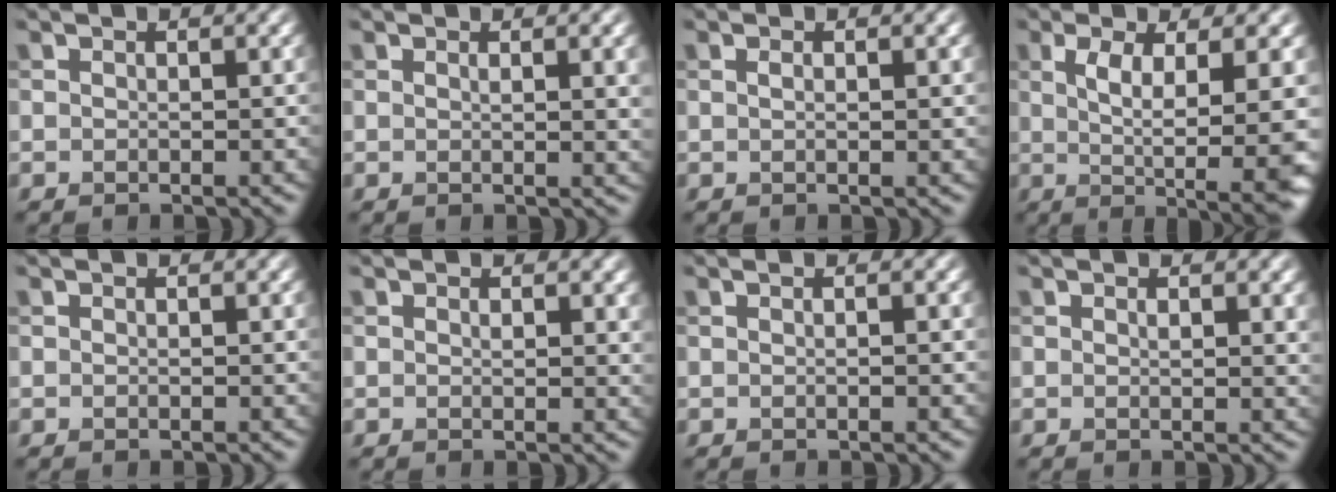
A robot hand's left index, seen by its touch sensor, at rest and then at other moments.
{"total": 3.1, "force": [0.9, 1.0, 2.8], "torque": [-0.026, 0.003, 0.012]}
{"total": 1.1, "force": [0.3, 0.4, 1.0], "torque": [-0.015, 0.001, 0.005]}
{"total": 8.4, "force": [-0.4, 2.0, 8.1], "torque": [-0.123, -0.007, -0.003]}
{"total": 0.0}
{"total": 1.1, "force": [0.6, 0.5, 0.9], "torque": [-0.009, -0.004, 0.011]}
{"total": 1.1, "force": [0.1, 0.3, 1.0], "torque": [-0.011, 0.004, -0.004]}
{"total": 1.6, "force": [0.7, 0.5, 1.3], "torque": [-0.013, 0.000, 0.012]}